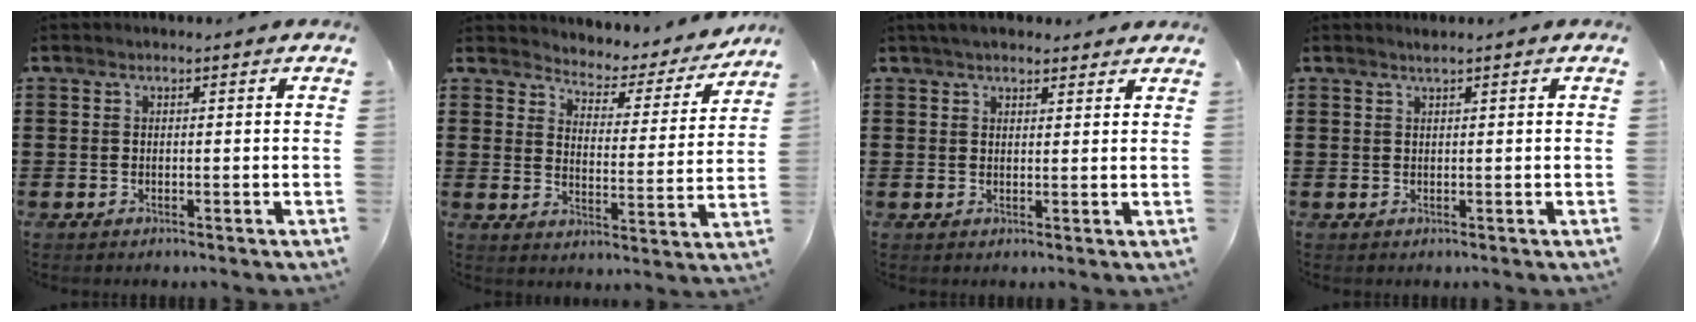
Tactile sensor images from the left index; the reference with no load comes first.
{"total": 3.4, "force": [3.3, 1.0, 0.2], "torque": [-0.021, -0.032, 0.047]}
{"total": 3.2, "force": [2.9, 1.0, 0.9], "torque": [-0.025, 0.001, 0.055]}
{"total": 0.9, "force": [0.7, -0.1, 0.5], "torque": [-0.009, -0.002, 0.013]}